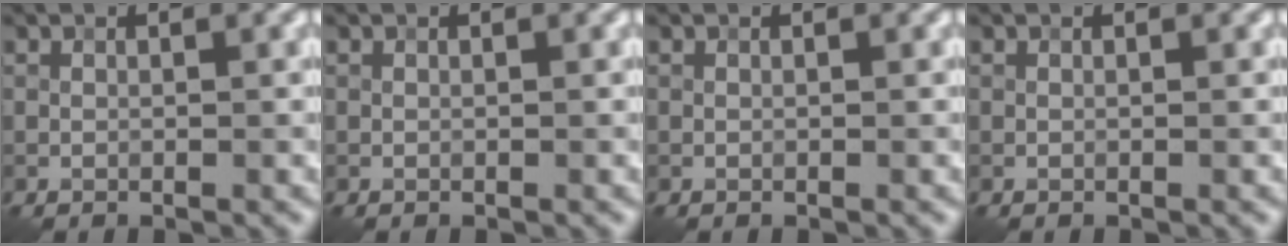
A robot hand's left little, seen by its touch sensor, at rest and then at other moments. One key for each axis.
{"total": 0.0}
{"total": 0.0}
{"total": 0.0}